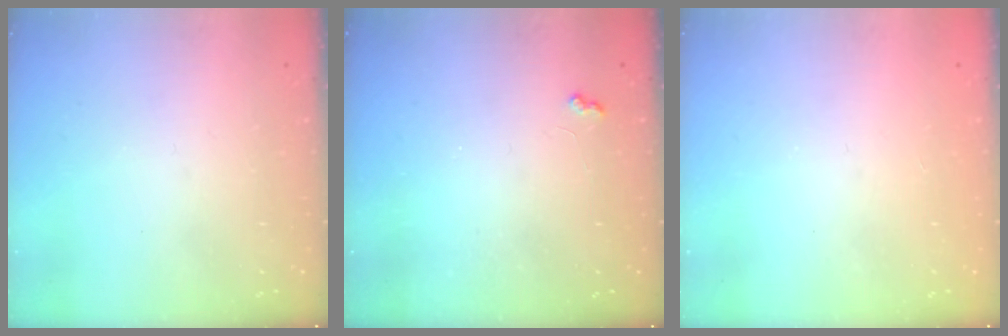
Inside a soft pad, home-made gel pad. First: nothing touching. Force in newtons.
{"total": 2.9, "press": 2.8, "slide": 0.5}
{"total": 1.5, "press": 1.2, "slide": 0.9}